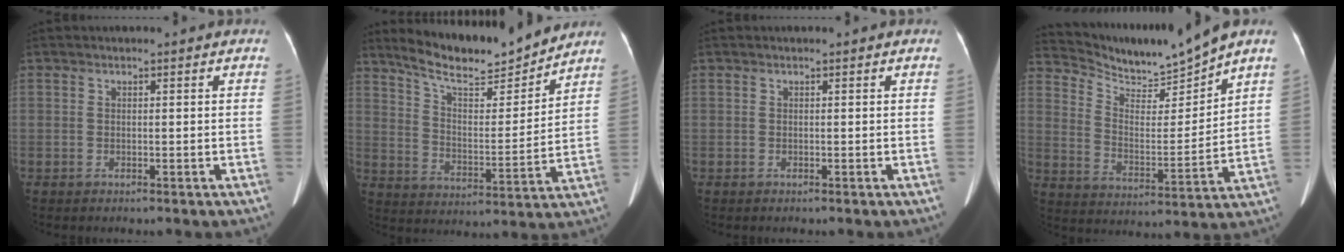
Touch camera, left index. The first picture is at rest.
{"total": 14.2, "force": [13.0, 1.6, 5.4], "torque": [-0.093, -0.008, 0.217]}
{"total": 0.0}
{"total": 9.8, "force": [9.6, -1.0, 1.5], "torque": [-0.047, -0.011, 0.190]}